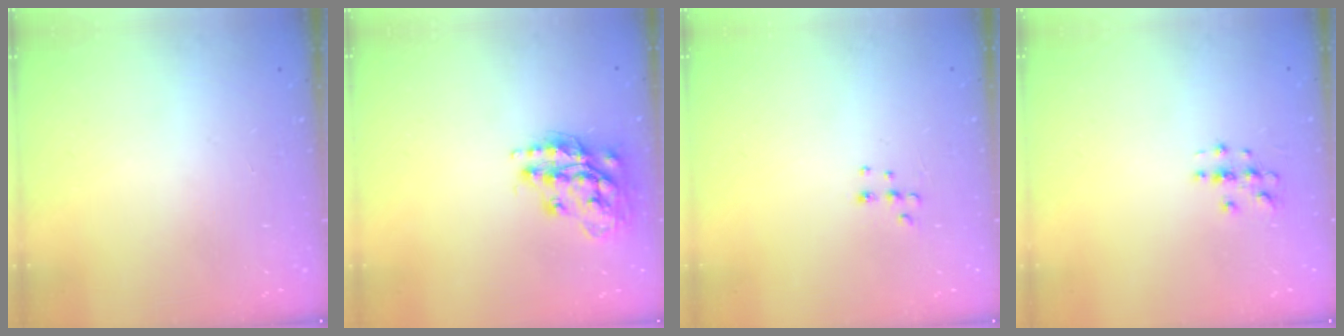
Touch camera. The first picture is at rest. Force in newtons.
{"total": 15.4, "press": 15.3, "slide": 1.1}
{"total": 5.3, "press": 5.3, "slide": 0.6}
{"total": 2.8, "press": 2.8, "slide": 0.3}